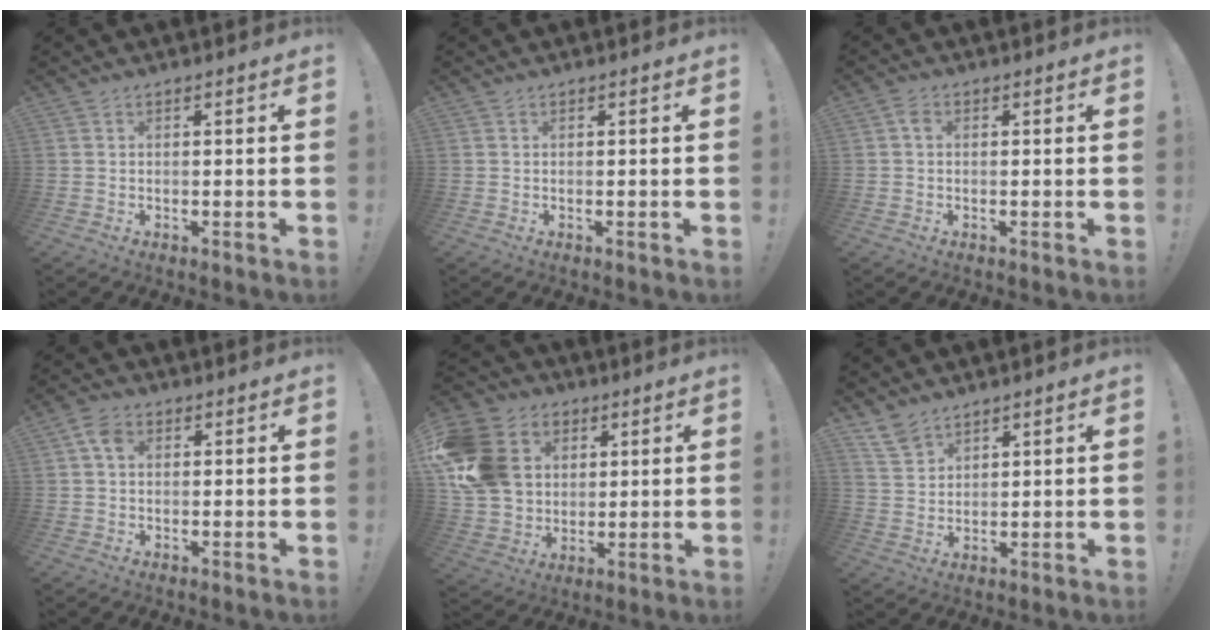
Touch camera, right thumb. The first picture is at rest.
{"total": 0.0}
{"total": 2.0, "force": [0.1, 1.4, 1.5], "torque": [-0.023, 0.004, 0.000]}
{"total": 4.6, "force": [1.2, 3.1, 3.2], "torque": [-0.056, 0.007, 0.024]}
{"total": 19.4, "force": [4.3, 15.8, 10.3], "torque": [-0.188, -0.005, 0.096]}
{"total": 6.2, "force": [4.9, 3.1, 2.1], "torque": [-0.034, -0.028, 0.095]}